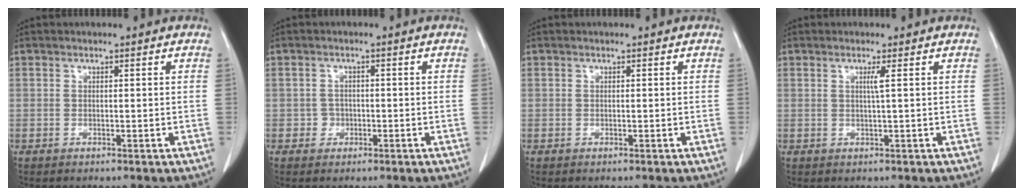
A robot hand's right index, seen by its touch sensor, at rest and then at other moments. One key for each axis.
{"total": 1.6, "fx": -0.6, "fy": 1.5, "fz": 0.2, "tx": 0.004, "ty": 0.008, "tz": -0.013}
{"total": 0.0}
{"total": 1.3, "fx": 0.4, "fy": -0.5, "fz": 1.2, "tx": -0.026, "ty": -0.002, "tz": 0.007}